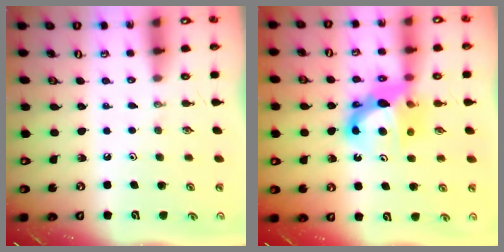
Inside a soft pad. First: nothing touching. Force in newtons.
{"total": 11.7, "press": 11.6, "slide": 1.3}